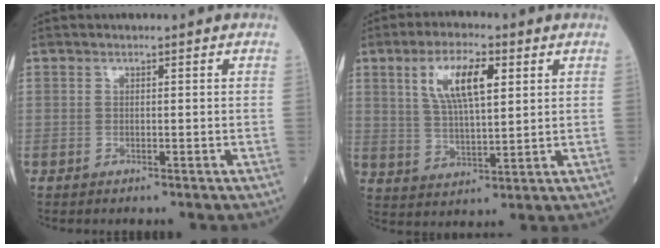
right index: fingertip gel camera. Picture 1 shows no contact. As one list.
[{"total": 9.5, "force": [3.7, 2.8, 8.3], "torque": [-0.161, 0.008, 0.072]}]